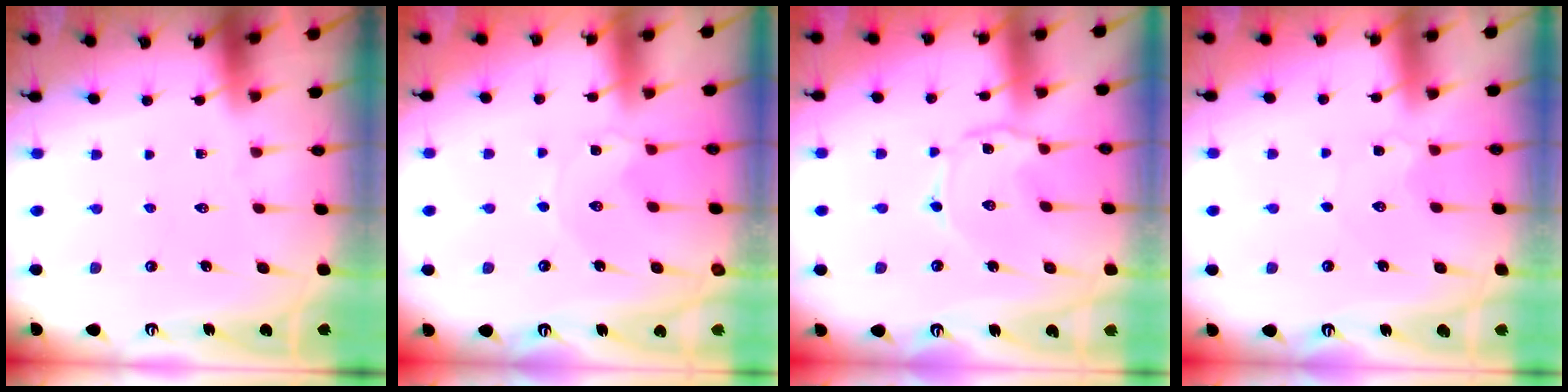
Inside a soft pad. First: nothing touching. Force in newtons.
{"total": 0.0}
{"total": 1.7, "press": 1.7, "slide": 0.2}
{"total": 2.8, "press": 2.8, "slide": 0.3}